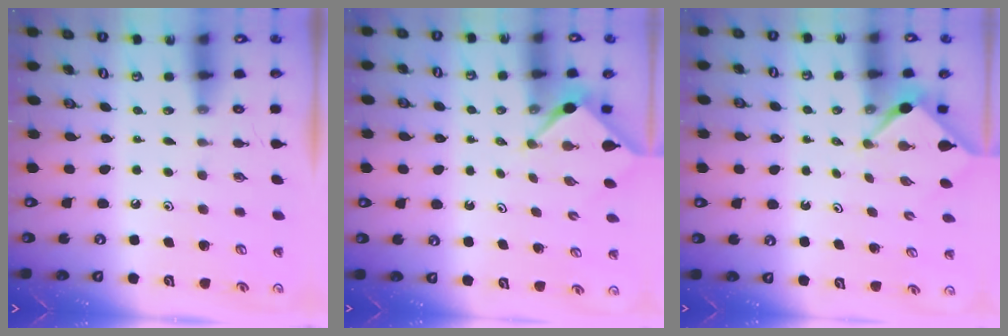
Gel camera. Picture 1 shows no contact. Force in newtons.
{"total": 3.0, "press": 2.9, "slide": 0.3}
{"total": 3.0, "press": 2.9, "slide": 0.3}